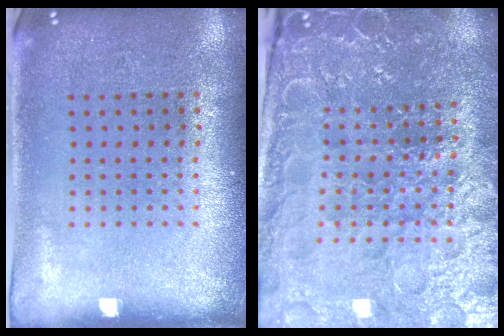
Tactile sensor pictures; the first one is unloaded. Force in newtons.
{"total": 4.6, "press": 4.5, "slide": 1.1}